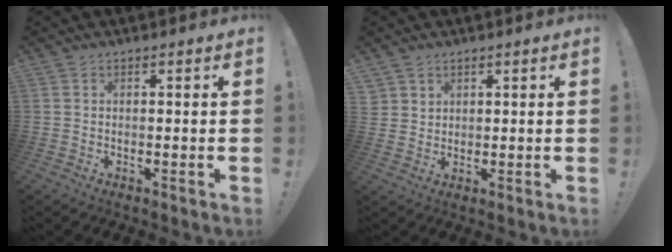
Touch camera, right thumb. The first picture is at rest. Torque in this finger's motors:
{"motor_torque": [-0.09, -0.17, -0.18, 0.16, -0.01]}